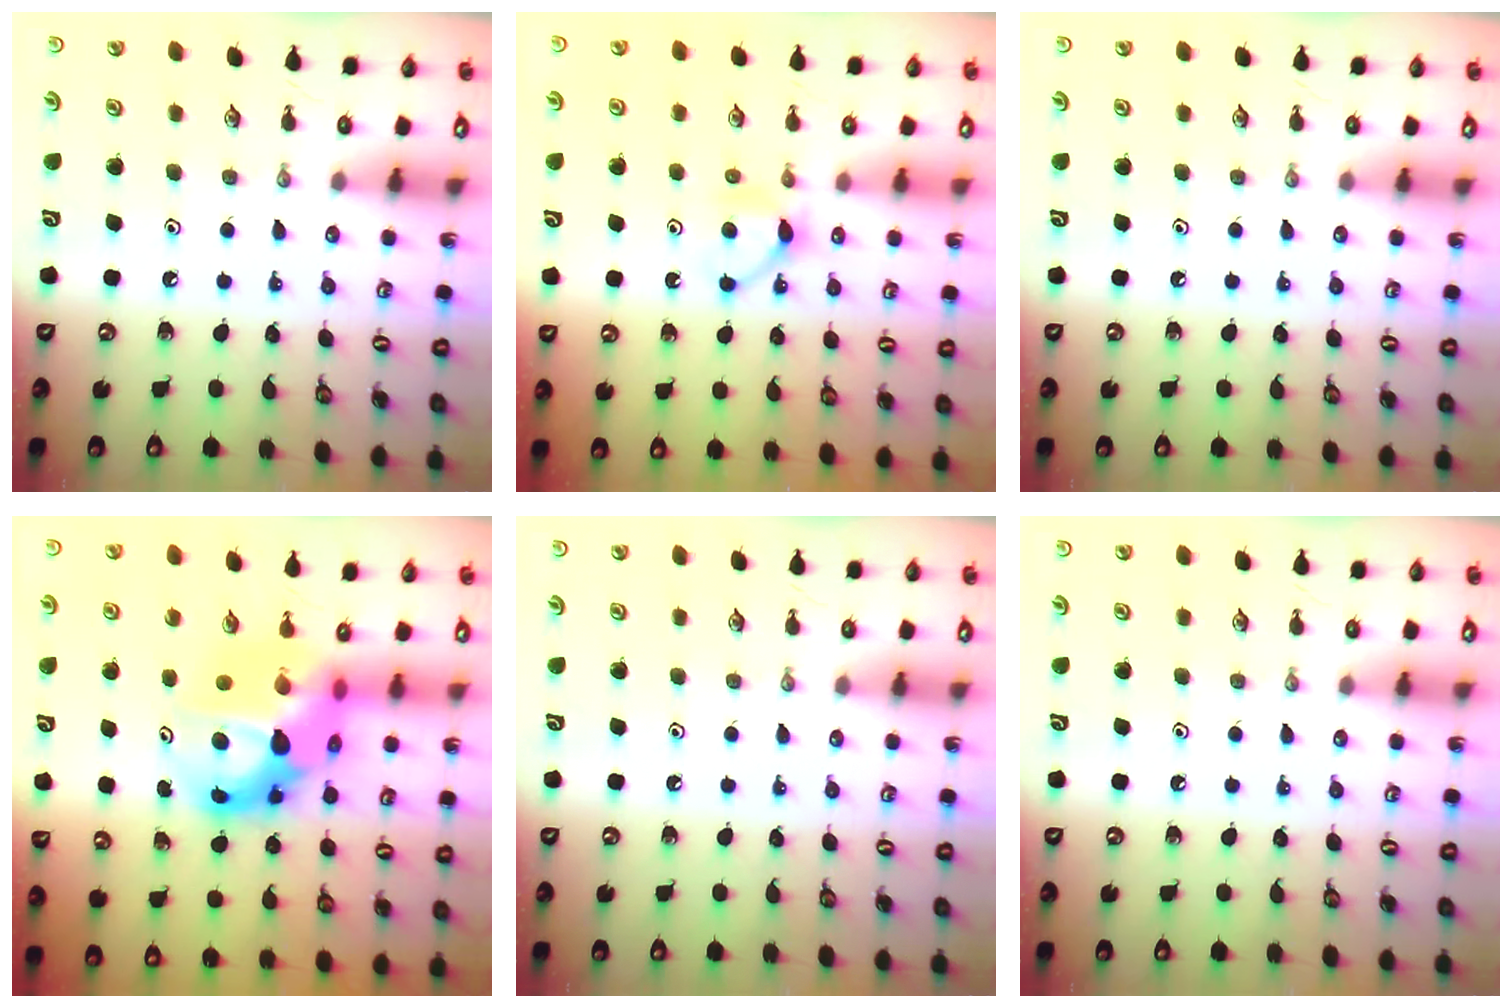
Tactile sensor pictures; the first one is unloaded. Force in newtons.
{"total": 5.4, "press": 5.3, "slide": 0.7}
{"total": 0.0}
{"total": 12.8, "press": 12.8, "slide": 0.8}
{"total": 0.0}
{"total": 0.0}